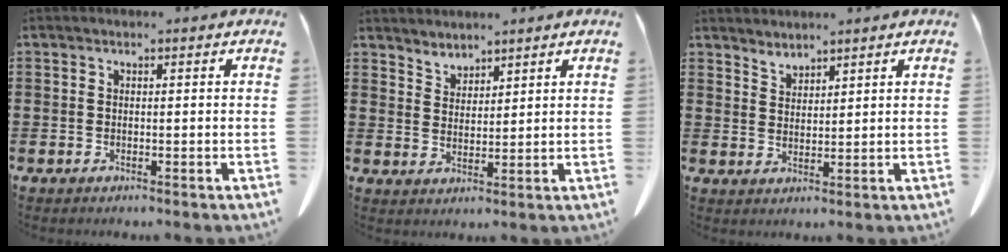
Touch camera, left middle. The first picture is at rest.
{"total": 3.0, "force": [2.9, 0.5, -0.3], "torque": [-0.003, -0.010, 0.058]}
{"total": 2.6, "force": [2.5, 0.2, -0.2], "torque": [-0.003, -0.010, 0.050]}